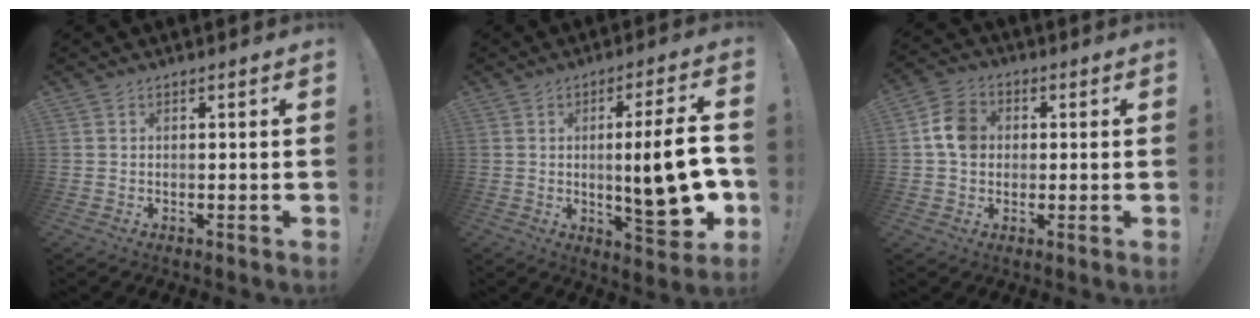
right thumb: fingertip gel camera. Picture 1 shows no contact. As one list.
[{"total": 16.9, "force": [-1.1, 3.3, 16.5], "torque": [-0.230, -0.009, -0.017]}, {"total": 9.3, "force": [0.9, 7.7, 5.0], "torque": [-0.074, 0.019, 0.021]}]